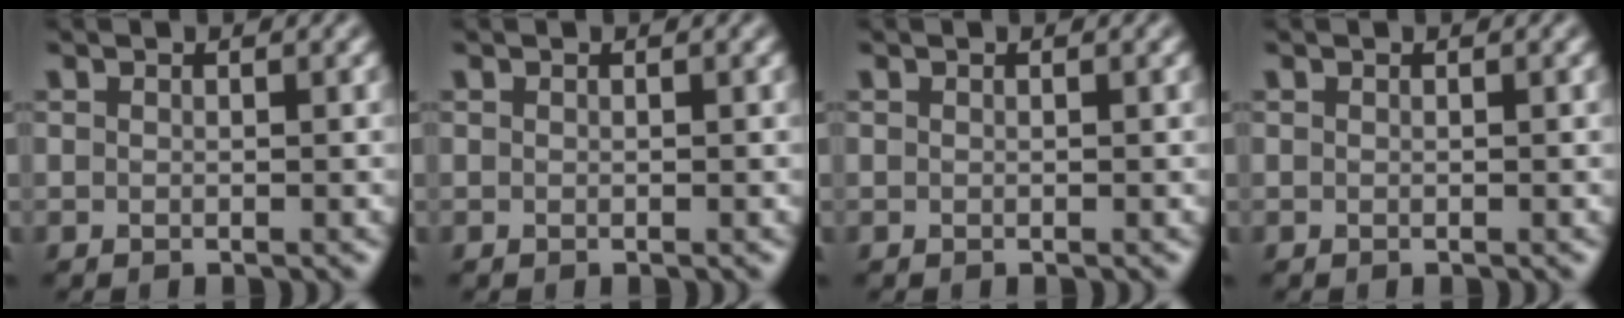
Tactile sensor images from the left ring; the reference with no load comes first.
{"total": 0.0}
{"total": 0.0}
{"total": 0.0}